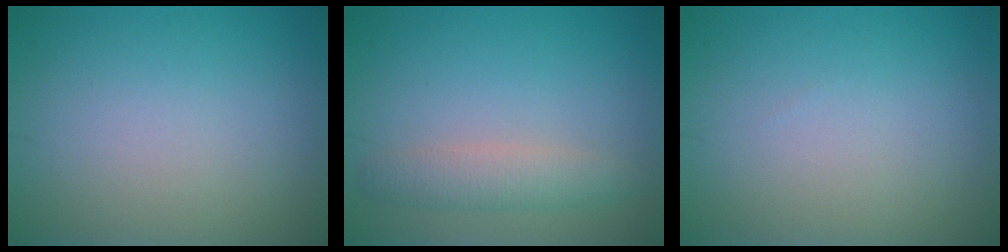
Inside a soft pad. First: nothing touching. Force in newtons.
{"total": 2.5, "press": 2.5, "slide": 0.1}
{"total": 0.0}